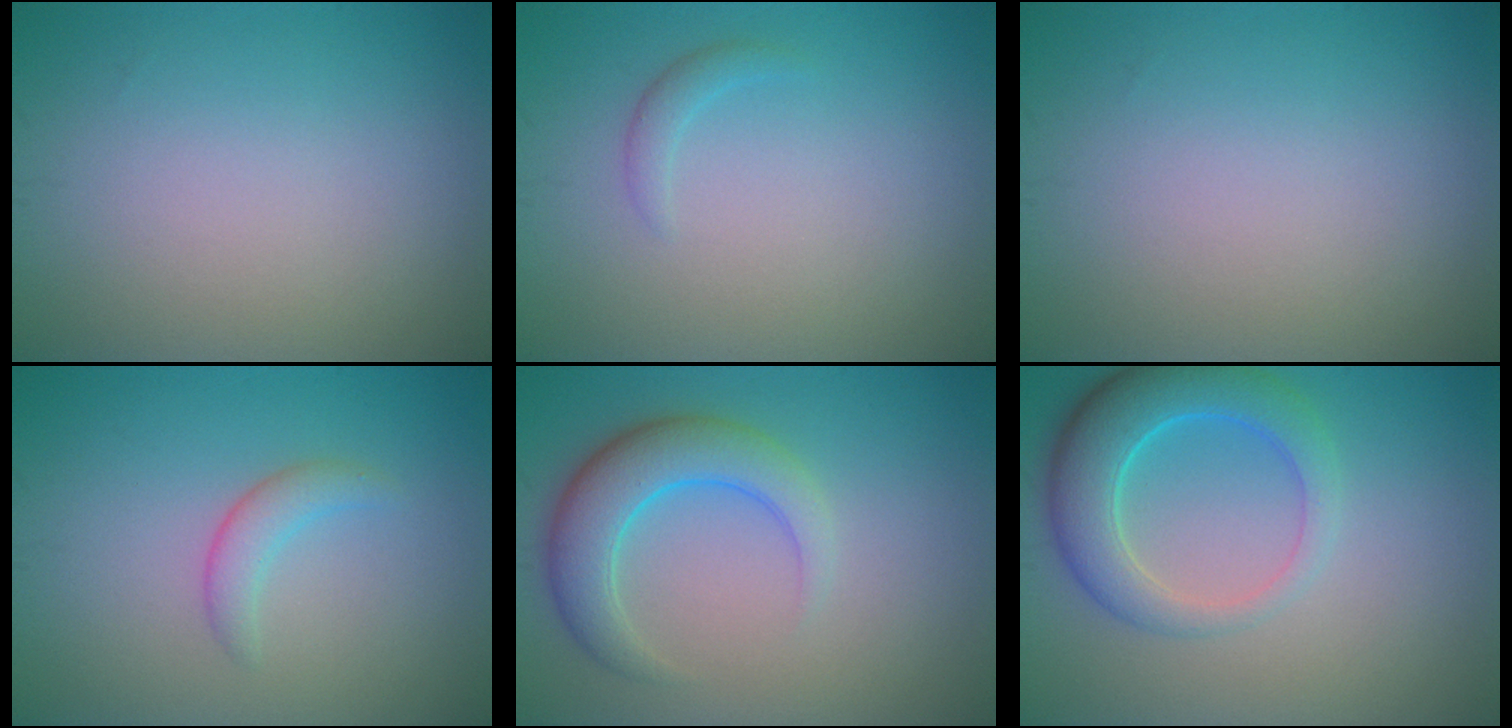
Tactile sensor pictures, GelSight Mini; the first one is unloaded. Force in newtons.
{"total": 1.0, "press": 1.0, "slide": 0.0}
{"total": 0.0}
{"total": 1.8, "press": 1.8, "slide": 0.1}
{"total": 5.1, "press": 5.1, "slide": 0.2}
{"total": 5.8, "press": 5.7, "slide": 0.3}